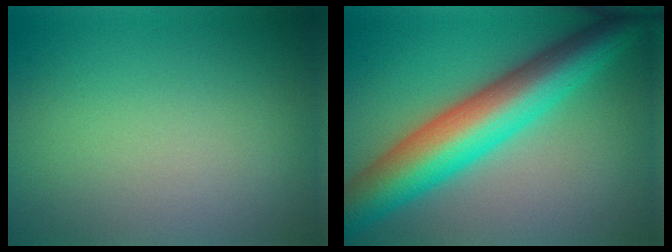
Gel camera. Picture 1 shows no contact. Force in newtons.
{"total": 10.1, "press": 10.1, "slide": 0.2}